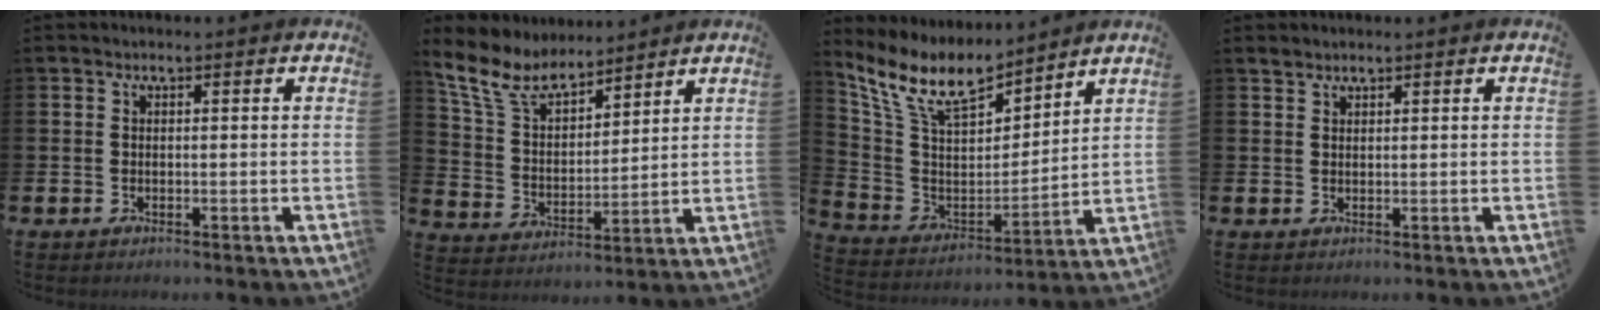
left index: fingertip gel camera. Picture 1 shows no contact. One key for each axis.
{"total": 8.8, "fx": 7.6, "fy": 3.3, "fz": 2.9, "tx": -0.098, "ty": -0.036, "tz": 0.138}
{"total": 10.7, "fx": 9.2, "fy": 3.5, "fz": 4.3, "tx": -0.133, "ty": -0.052, "tz": 0.166}
{"total": 1.2, "fx": 1.2, "fy": 0.4, "fz": -0.1, "tx": 0.009, "ty": -0.002, "tz": 0.020}